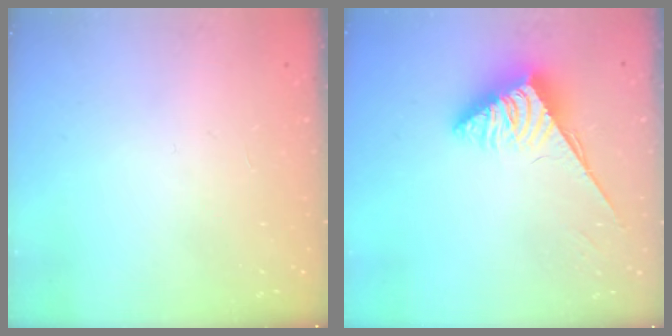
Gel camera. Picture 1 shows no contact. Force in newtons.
{"total": 3.7, "press": 3.7, "slide": 0.6}